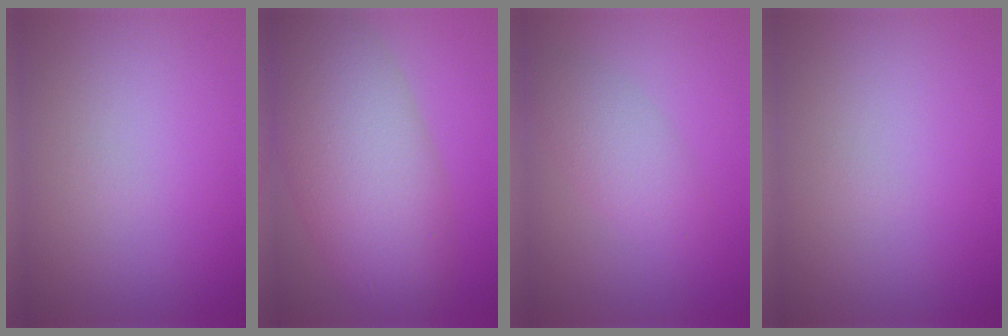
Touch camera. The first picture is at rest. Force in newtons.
{"total": 10.7, "press": 10.7, "slide": 0.3}
{"total": 2.8, "press": 2.8, "slide": 0.2}
{"total": 0.0}